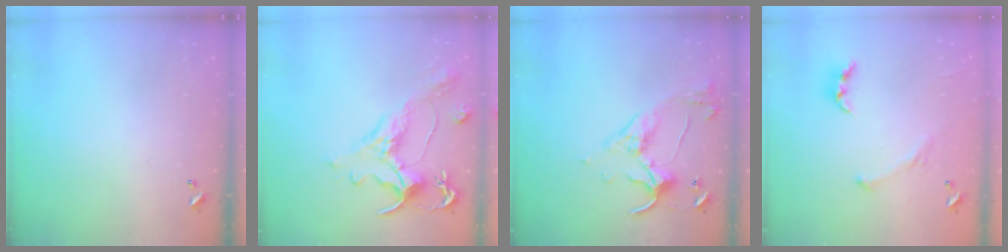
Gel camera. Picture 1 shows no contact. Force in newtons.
{"total": 1.6, "press": 0.4, "slide": 1.6}
{"total": 6.7, "press": 6.6, "slide": 1.1}
{"total": 1.6, "press": 1.4, "slide": 0.8}